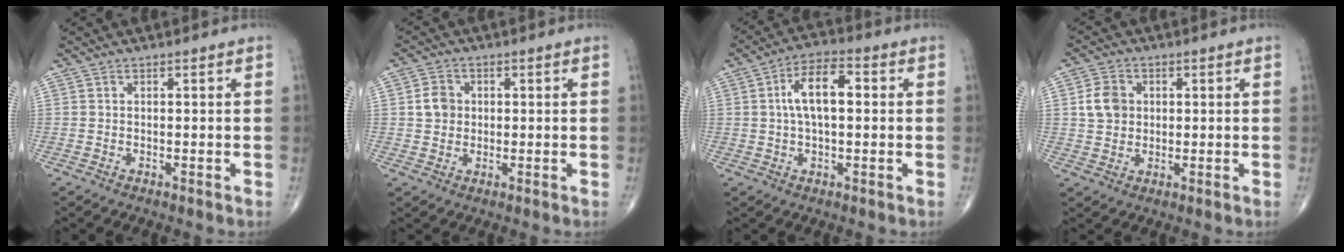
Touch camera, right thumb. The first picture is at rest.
{"total": 4.2, "force": [0.5, 3.7, 2.0], "torque": [-0.022, 0.003, 0.005]}
{"total": 8.8, "force": [1.2, 4.1, 7.6], "torque": [-0.132, 0.020, 0.014]}
{"total": 5.6, "force": [1.0, 4.7, 2.9], "torque": [-0.039, -0.001, 0.016]}